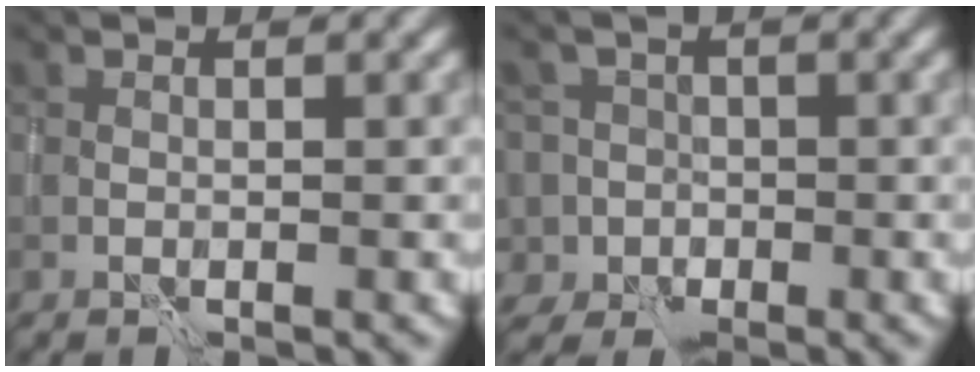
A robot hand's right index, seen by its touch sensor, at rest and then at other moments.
{"total": 6.3, "force": [-2.5, 5.6, 1.2], "torque": [-0.012, 0.001, -0.077]}